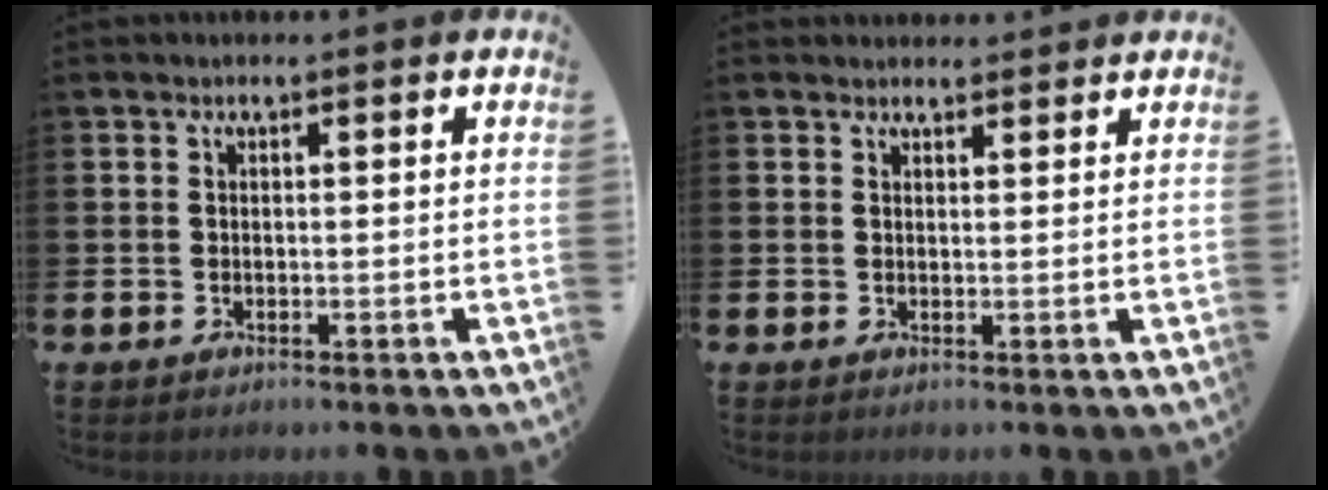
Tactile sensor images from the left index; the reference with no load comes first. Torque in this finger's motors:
{"motor_torque": [0.37, -0.66, 0.05, -0.04]}